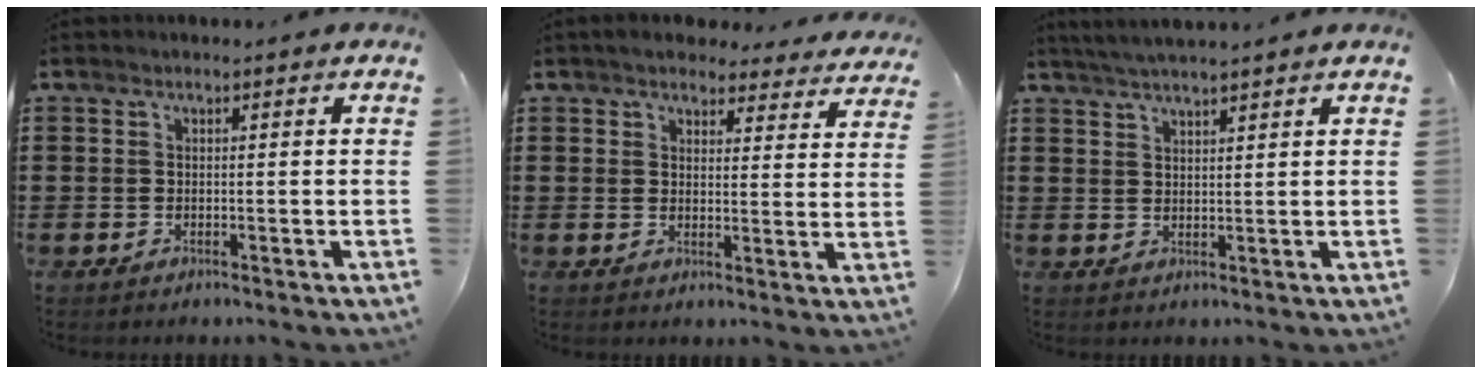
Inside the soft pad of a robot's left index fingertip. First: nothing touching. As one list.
[{"total": 4.0, "force": [3.9, 0.8, 0.7], "torque": [-0.021, -0.017, 0.068]}, {"total": 2.8, "force": [2.6, -0.4, 0.7], "torque": [-0.020, -0.002, 0.049]}]